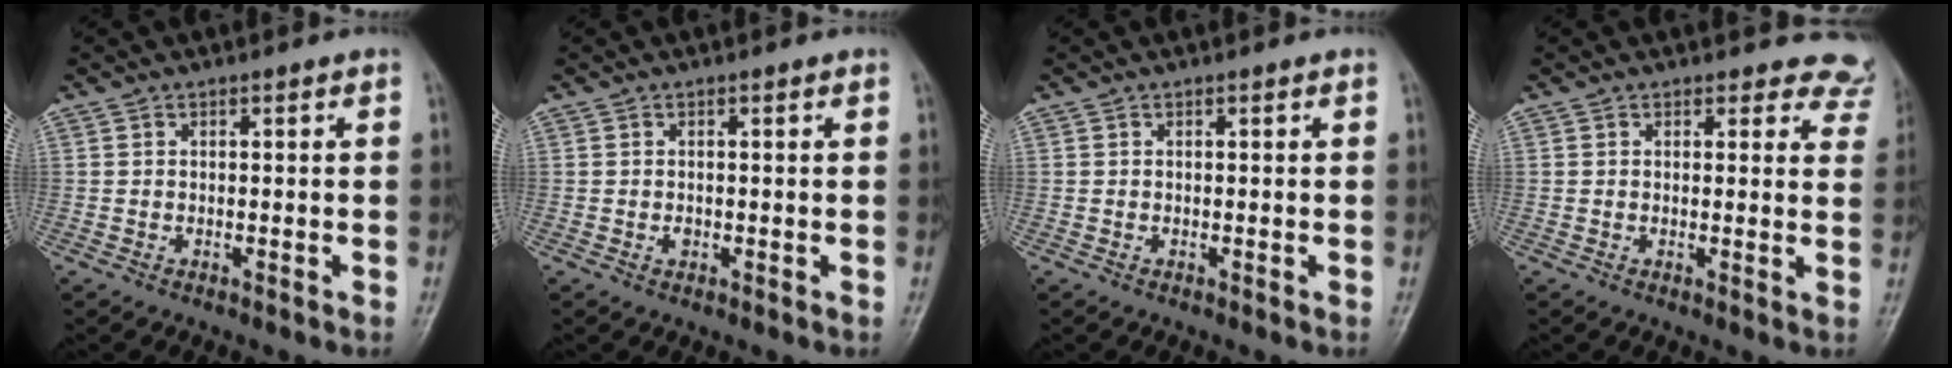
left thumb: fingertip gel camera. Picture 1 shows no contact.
{"total": 0.9, "force": [-0.1, 0.7, 0.6], "torque": [-0.004, 0.000, -0.002]}
{"total": 0.0}
{"total": 7.3, "force": [6.5, 3.2, -0.2], "torque": [0.063, -0.030, 0.034]}